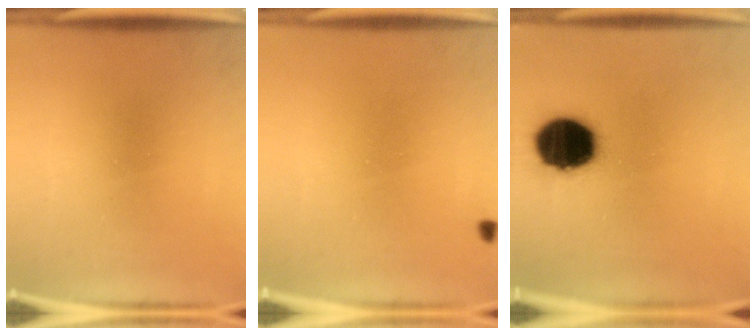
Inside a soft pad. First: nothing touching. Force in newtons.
{"total": 0.6}
{"total": 18.6}